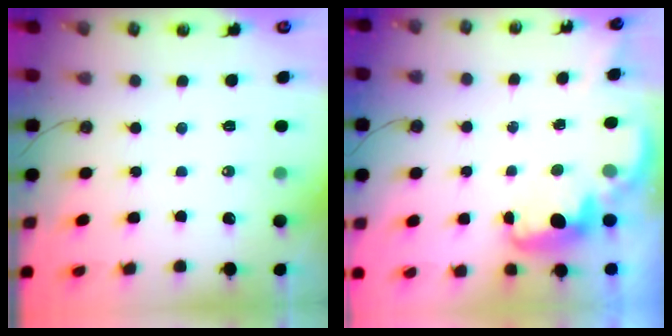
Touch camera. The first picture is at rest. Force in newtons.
{"total": 2.6, "press": 2.6, "slide": 0.5}